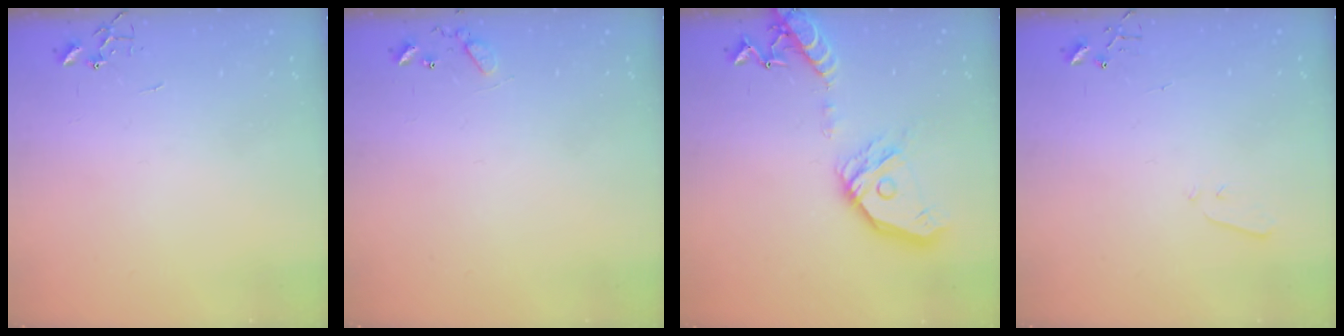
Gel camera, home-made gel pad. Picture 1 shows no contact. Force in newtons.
{"total": 7.7, "press": 7.6, "slide": 0.5}
{"total": 17.9, "press": 17.7, "slide": 2.6}
{"total": 3.4, "press": 3.3, "slide": 0.5}